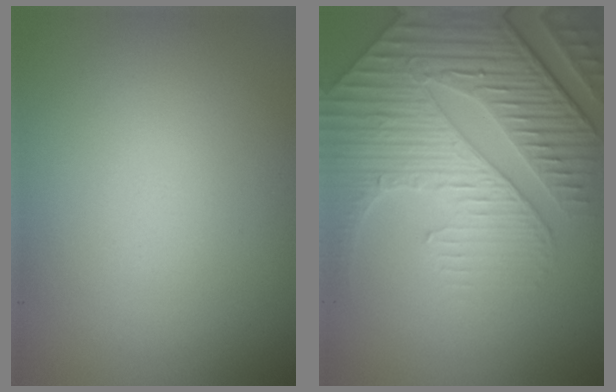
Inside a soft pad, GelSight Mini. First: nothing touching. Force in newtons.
{"total": 8.8, "press": 6.2, "slide": 6.2}